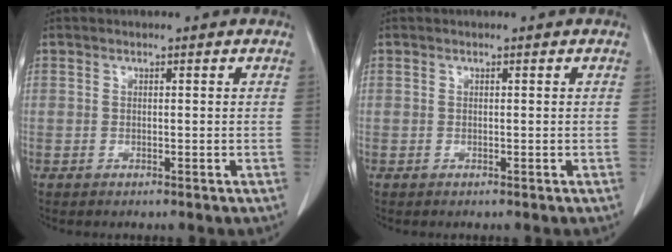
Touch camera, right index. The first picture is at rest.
{"total": 0.0}